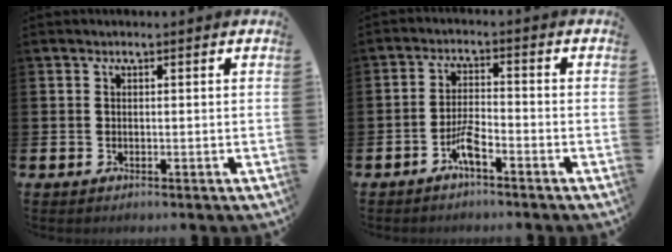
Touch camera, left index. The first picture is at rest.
{"total": 3.8, "force": [-2.5, 0.7, 2.8], "torque": [-0.063, 0.010, -0.048]}